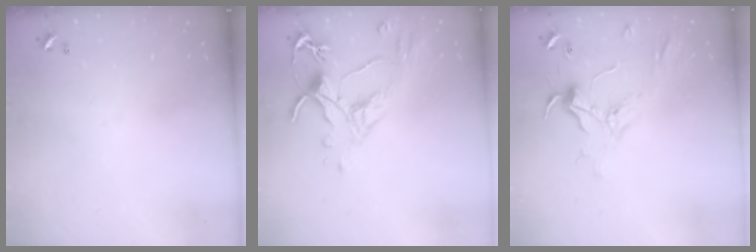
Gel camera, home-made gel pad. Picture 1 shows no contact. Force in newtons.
{"total": 2.5, "press": 2.1, "slide": 1.2}
{"total": 2.3, "press": 2.2, "slide": 0.8}